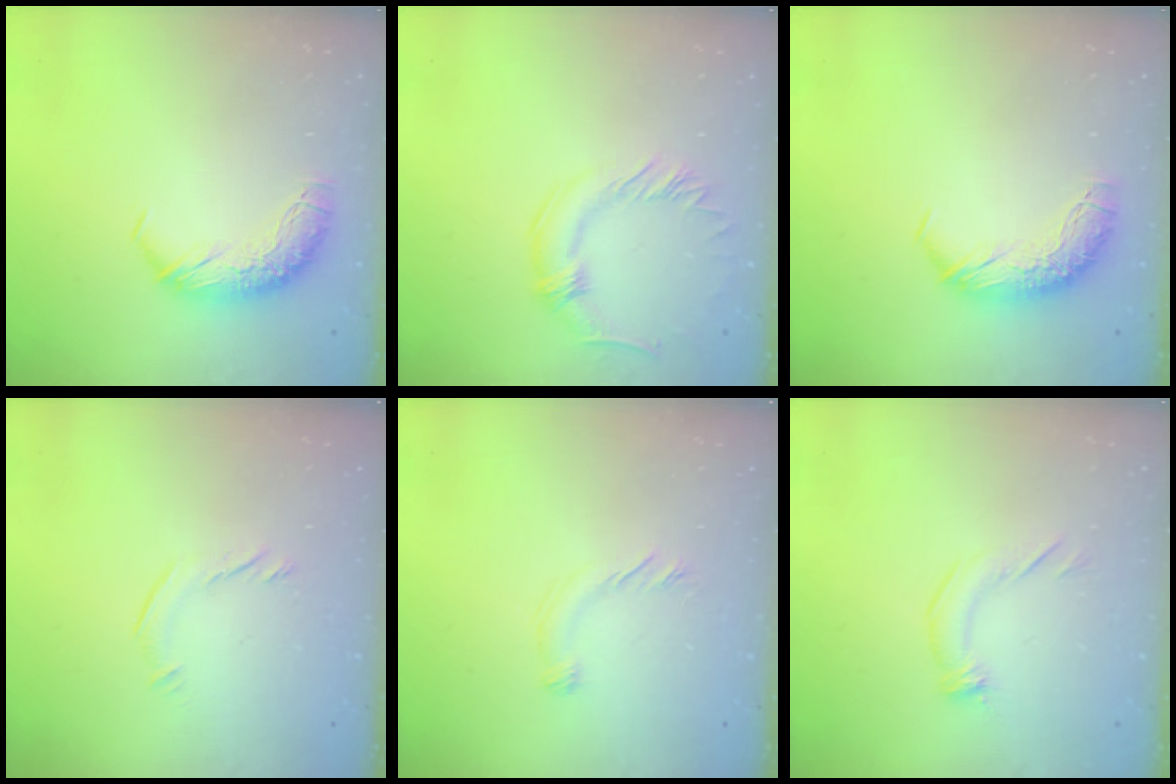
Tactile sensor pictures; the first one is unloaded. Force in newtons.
{"total": 0.0}
{"total": 0.0}
{"total": 5.2, "press": 5.0, "slide": 1.4}
{"total": 5.0, "press": 4.9, "slide": 0.9}
{"total": 2.8, "press": 2.7, "slide": 0.8}